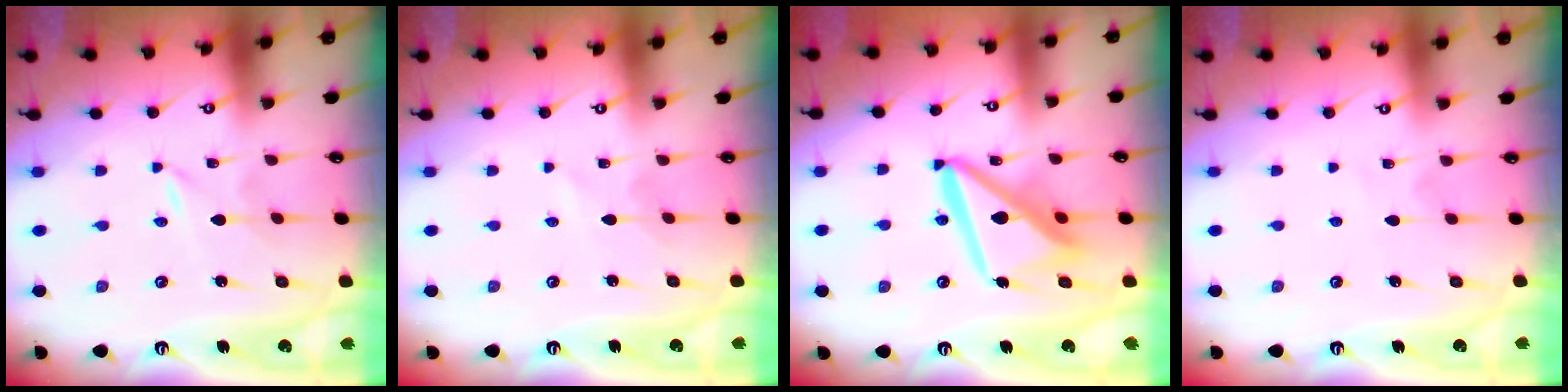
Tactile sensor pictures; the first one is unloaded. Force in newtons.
{"total": 1.4, "press": 1.4, "slide": 0.1}
{"total": 16.1, "press": 15.9, "slide": 2.0}
{"total": 2.9, "press": 2.9, "slide": 0.3}